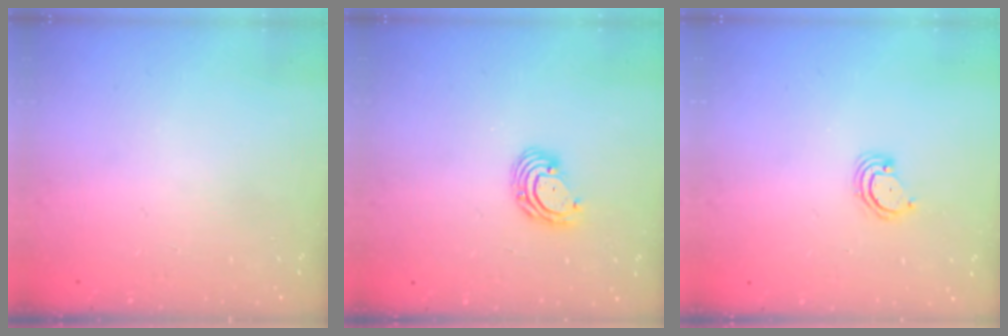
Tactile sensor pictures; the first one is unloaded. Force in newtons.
{"total": 5.7, "press": 5.7, "slide": 0.9}
{"total": 2.9, "press": 2.9, "slide": 0.3}